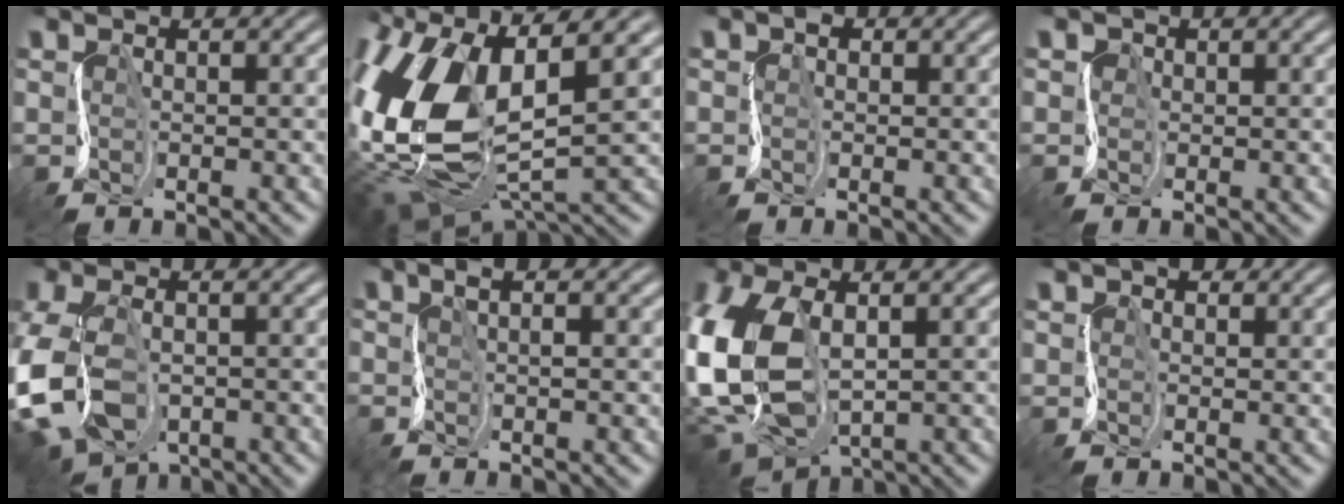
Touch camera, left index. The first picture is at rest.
{"total": 14.4, "force": [1.0, 7.9, 12.0], "torque": [-0.278, -0.010, 0.019]}
{"total": 0.7, "force": [-0.3, 0.6, -0.2], "torque": [0.003, -0.002, -0.004]}
{"total": 0.9, "force": [-0.4, 0.5, -0.7], "torque": [0.008, -0.002, -0.005]}
{"total": 9.7, "force": [-5.2, 5.5, 6.0], "torque": [-0.166, -0.037, -0.091]}
{"total": 1.1, "force": [-0.4, -0.2, 1.0], "torque": [-0.023, 0.005, -0.008]}
{"total": 10.6, "force": [-1.1, 6.7, 8.2], "torque": [-0.229, -0.015, -0.017]}
{"total": 1.3, "force": [0.4, 1.1, 0.5], "torque": [-0.001, 0.005, -0.001]}